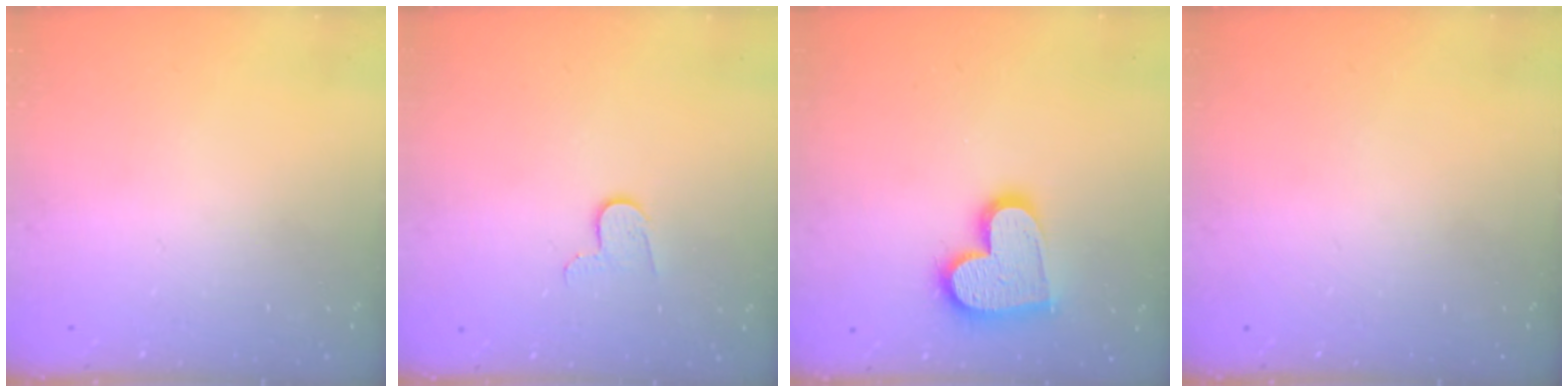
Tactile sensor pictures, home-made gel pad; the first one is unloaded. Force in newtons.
{"total": 4.9, "press": 4.9, "slide": 0.5}
{"total": 15.5, "press": 15.5, "slide": 1.1}
{"total": 0.0}